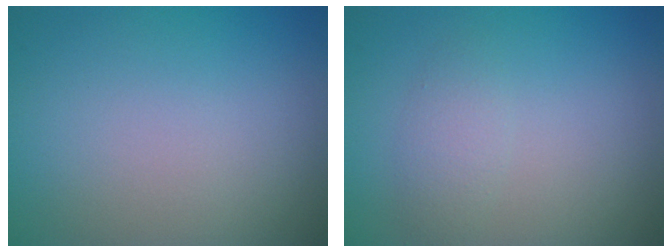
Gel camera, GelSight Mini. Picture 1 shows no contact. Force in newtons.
{"total": 1.6, "press": 1.6, "slide": 0.0}